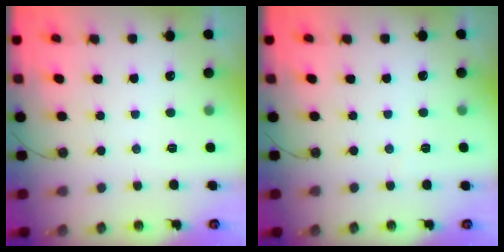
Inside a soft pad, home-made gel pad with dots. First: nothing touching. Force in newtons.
{"total": 3.0, "press": 2.1, "slide": 2.2}